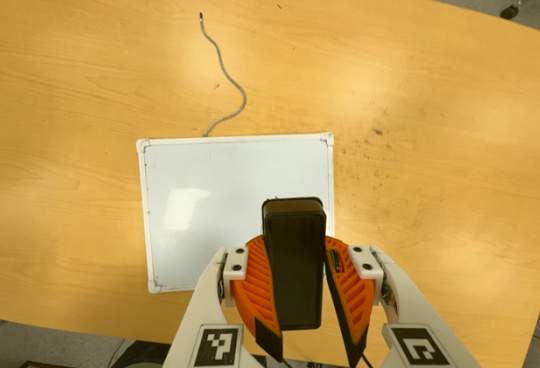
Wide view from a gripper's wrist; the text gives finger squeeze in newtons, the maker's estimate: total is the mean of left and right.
{"total": 11.1, "left": 10.4, "right": 11.8}